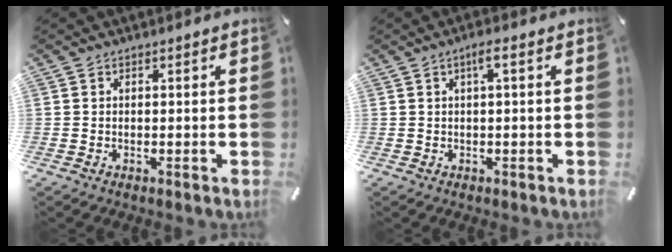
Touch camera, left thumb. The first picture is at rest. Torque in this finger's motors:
{"motor_torque": [-0.17, -0.23, 0.32, -0.07, 0.00]}